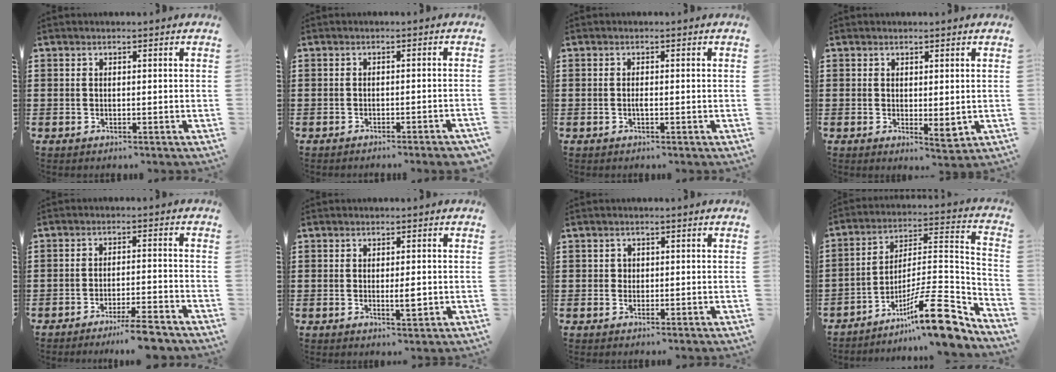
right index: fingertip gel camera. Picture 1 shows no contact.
{"total": 1.8, "force": [-1.5, -0.2, 0.9], "torque": [-0.014, 0.000, -0.029]}
{"total": 0.9, "force": [-0.4, 0.1, 0.8], "torque": [-0.016, -0.005, -0.006]}
{"total": 2.6, "force": [0.7, 1.1, 2.2], "torque": [-0.041, 0.000, 0.014]}
{"total": 5.0, "force": [-4.3, -0.5, 2.6], "torque": [-0.042, -0.013, -0.078]}
{"total": 2.9, "force": [-0.3, 0.6, 2.8], "torque": [-0.049, -0.003, -0.005]}
{"total": 0.9, "force": [0.2, 0.9, 0.3], "torque": [-0.008, 0.004, 0.004]}
{"total": 15.8, "force": [-10.2, 3.5, 11.5], "torque": [-0.157, 0.029, -0.173]}